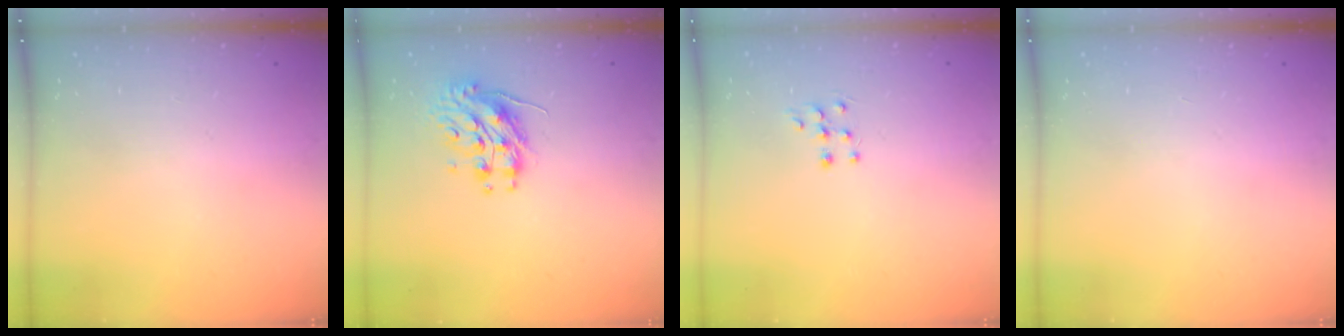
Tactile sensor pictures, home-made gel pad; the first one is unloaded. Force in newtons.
{"total": 10.2, "press": 10.2, "slide": 0.8}
{"total": 6.4, "press": 6.3, "slide": 0.8}
{"total": 0.0}